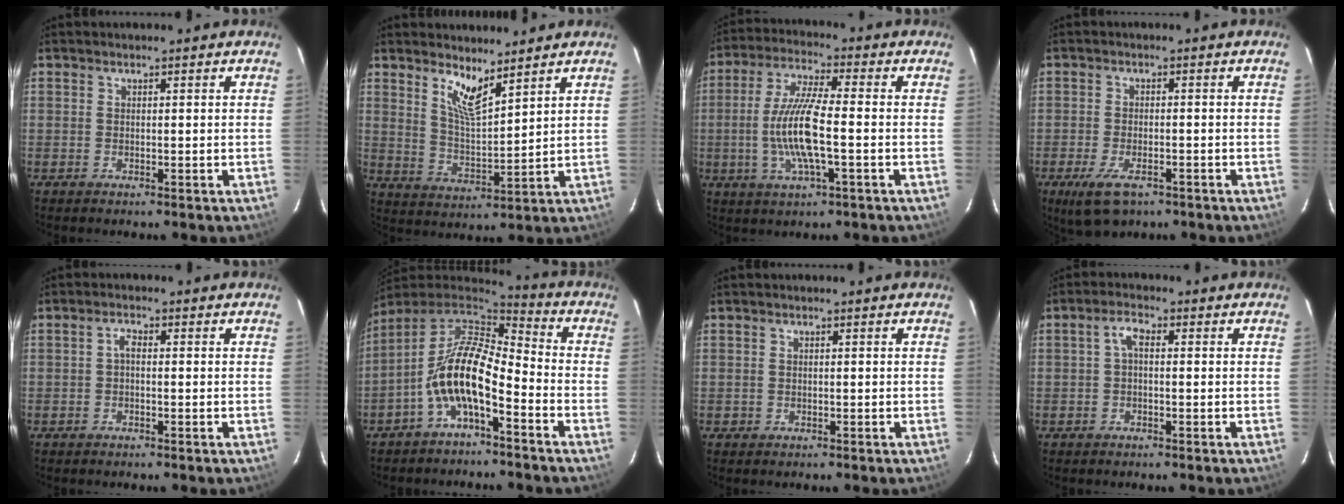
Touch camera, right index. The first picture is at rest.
{"total": 6.9, "force": [5.1, 1.4, 4.4], "torque": [-0.082, -0.011, 0.100]}
{"total": 11.8, "force": [-2.1, 1.9, 11.4], "torque": [-0.233, -0.001, -0.042]}
{"total": 7.5, "force": [-4.5, 3.3, 5.0], "torque": [-0.116, -0.020, -0.075]}
{"total": 1.4, "force": [-0.3, 0.7, 1.2], "torque": [-0.025, 0.009, -0.006]}
{"total": 12.6, "force": [-5.3, 4.8, 10.4], "torque": [-0.206, 0.006, -0.105]}
{"total": 1.2, "force": [-0.3, 1.1, 0.1], "torque": [-0.003, 0.003, 0.000]}
{"total": 2.5, "force": [-0.1, 1.2, 2.2], "torque": [-0.044, 0.012, 0.000]}